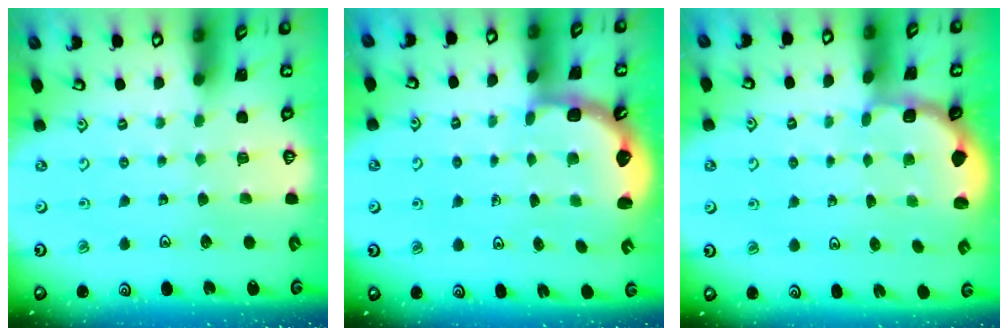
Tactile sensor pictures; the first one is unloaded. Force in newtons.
{"total": 2.5, "press": 2.1, "slide": 1.3}
{"total": 1.9, "press": 1.8, "slide": 0.8}